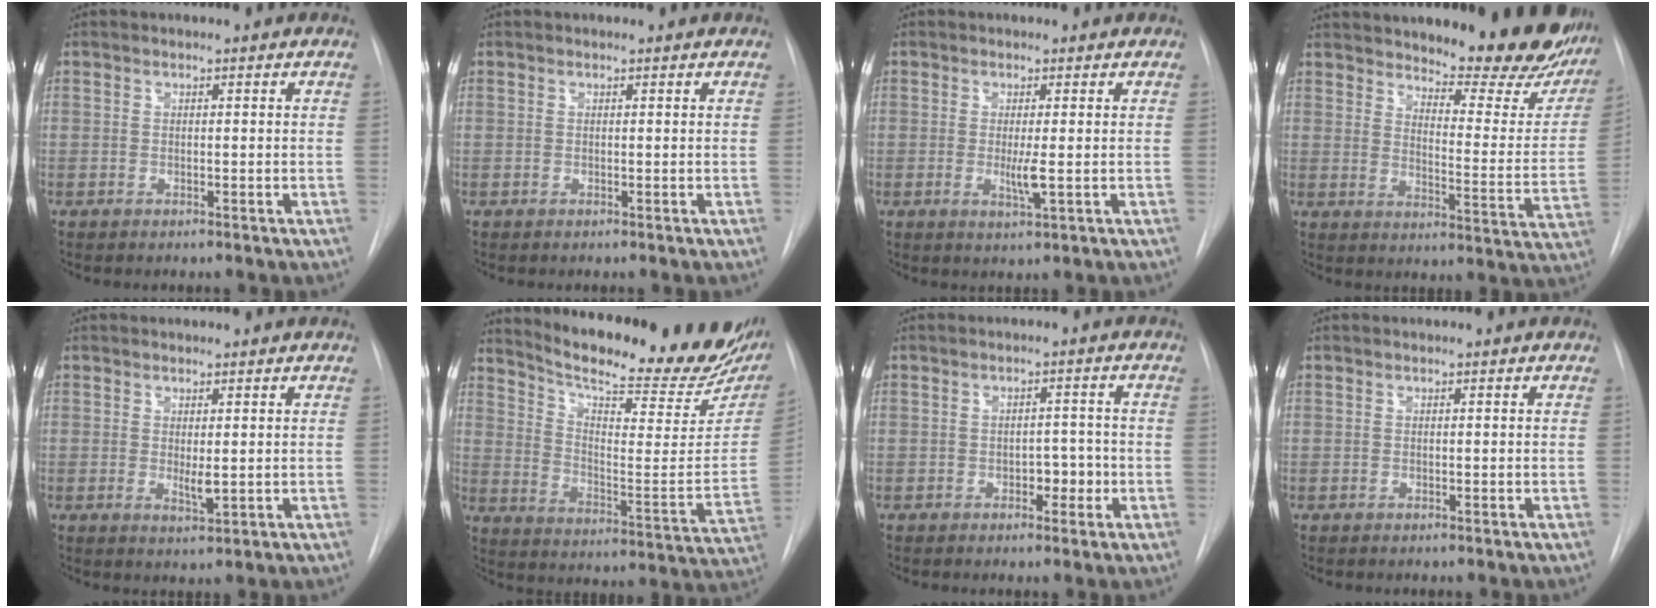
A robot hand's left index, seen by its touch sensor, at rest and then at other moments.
{"total": 0.7, "force": [0.7, 0.1, -0.1], "torque": [-0.005, 0.006, 0.009]}
{"total": 2.6, "force": [-0.1, 0.1, 2.5], "torque": [-0.050, -0.007, 0.000]}
{"total": 22.1, "force": [19.2, 4.8, 9.9], "torque": [-0.126, -0.062, 0.238]}
{"total": 2.1, "force": [0.4, 0.6, 2.0], "torque": [-0.035, -0.008, 0.013]}
{"total": 26.9, "force": [22.7, 5.6, 13.3], "torque": [-0.201, -0.061, 0.296]}
{"total": 2.7, "force": [-0.9, 1.6, 2.0], "torque": [-0.018, 0.007, -0.011]}
{"total": 0.0}